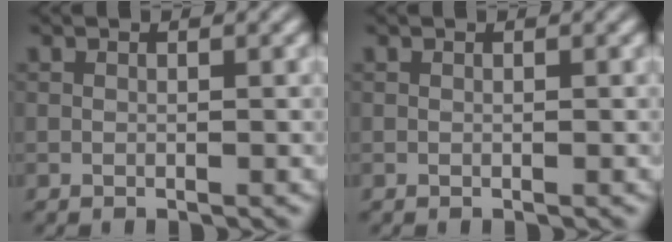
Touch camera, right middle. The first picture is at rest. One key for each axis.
{"total": 0.0}